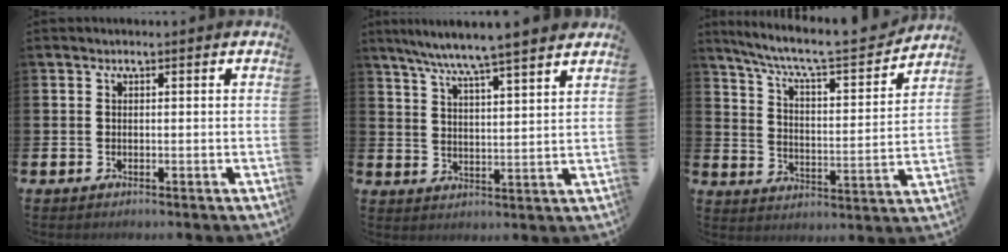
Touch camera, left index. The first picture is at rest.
{"total": 7.1, "force": [6.7, -0.6, 2.4], "torque": [-0.071, -0.037, 0.116]}
{"total": 8.1, "force": [7.3, 1.0, 3.4], "torque": [-0.091, -0.053, 0.118]}